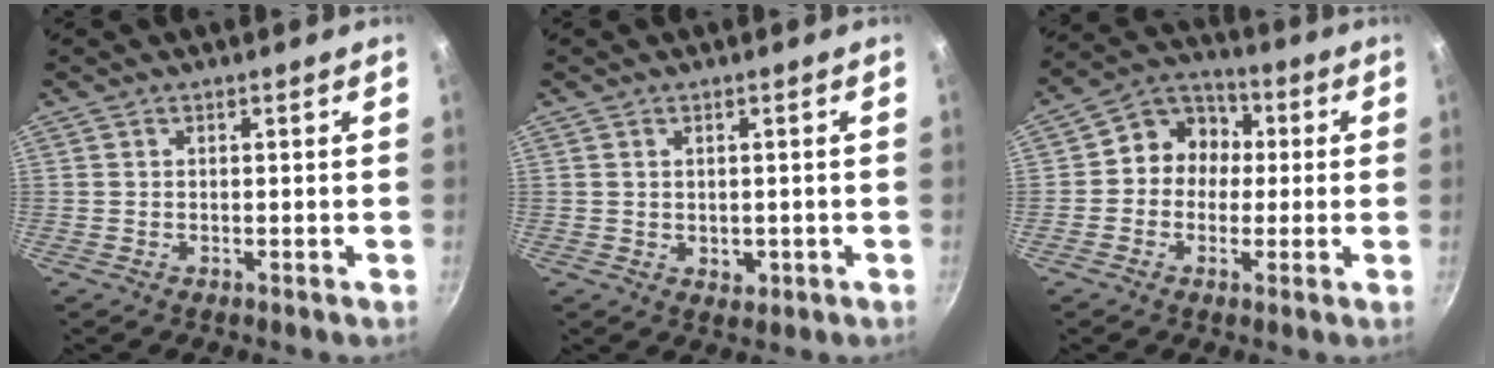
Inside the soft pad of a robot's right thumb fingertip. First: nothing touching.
{"total": 2.0, "force": [-0.1, 1.6, 1.3], "torque": [-0.017, -0.003, 0.002]}
{"total": 9.3, "force": [0.3, 8.4, 4.1], "torque": [-0.019, 0.026, -0.018]}